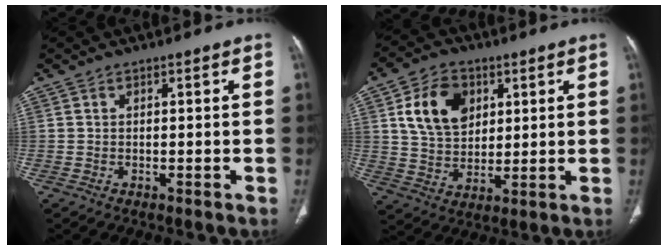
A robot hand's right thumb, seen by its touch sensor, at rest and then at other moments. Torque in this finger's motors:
{"motor_torque": [-0.83, 0.89, 0.25, -0.24, 0.07]}